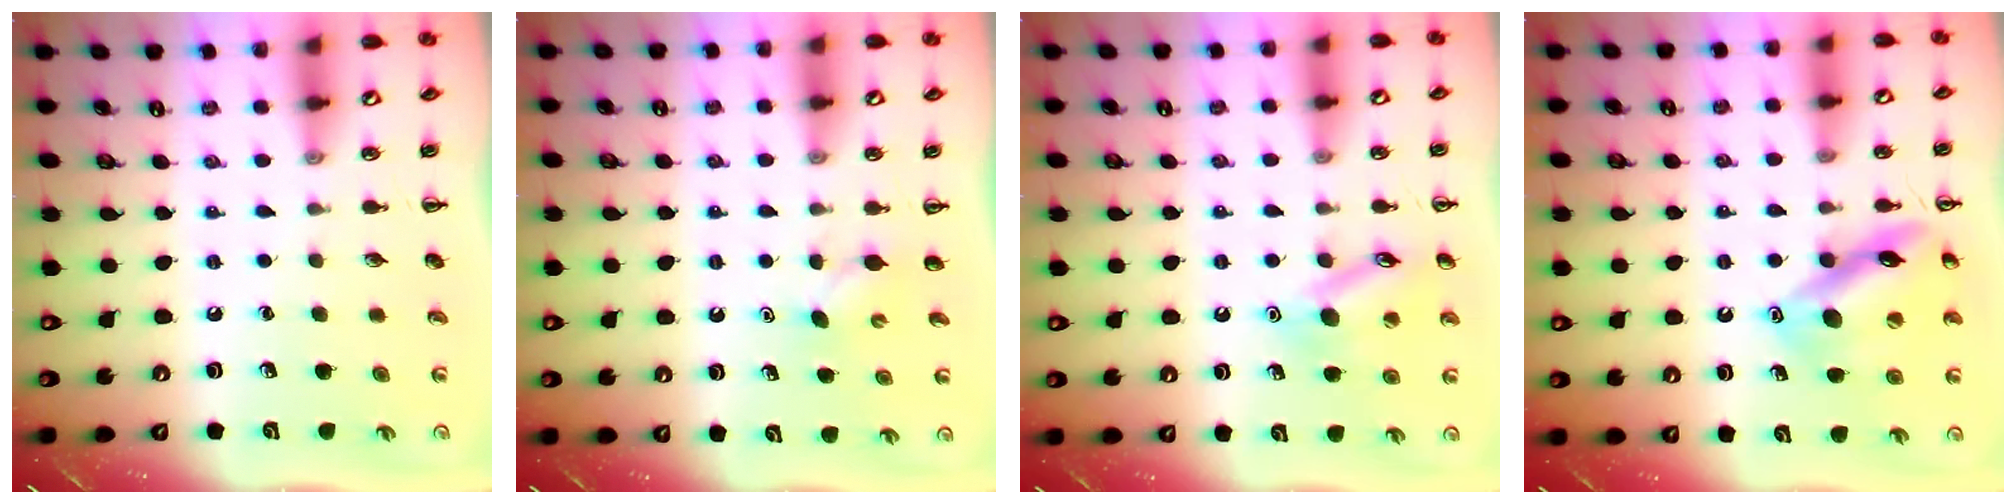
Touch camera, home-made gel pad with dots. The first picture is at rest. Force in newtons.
{"total": 3.1, "press": 3.0, "slide": 0.7}
{"total": 11.8, "press": 11.8, "slide": 1.1}
{"total": 13.2, "press": 13.1, "slide": 1.6}